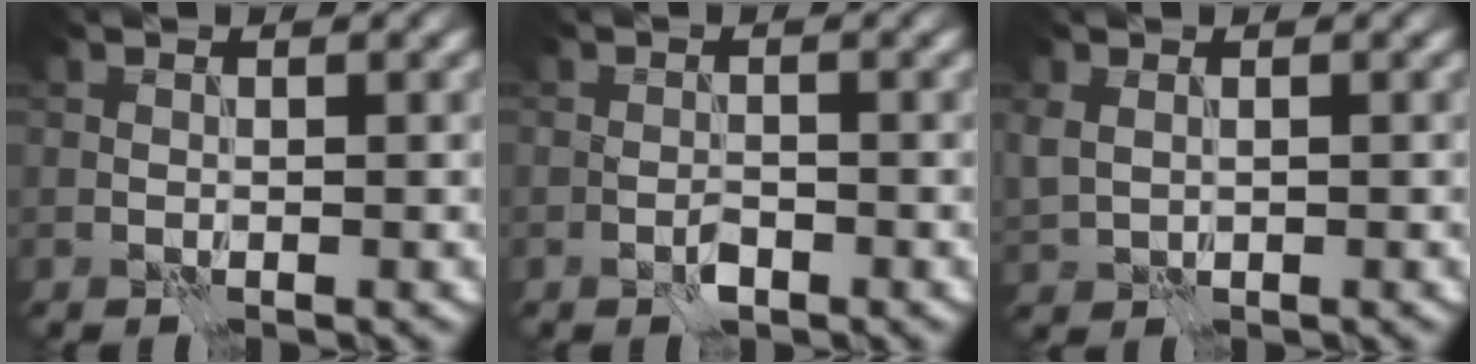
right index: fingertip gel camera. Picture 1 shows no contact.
{"total": 1.4, "force": [-0.9, 0.5, 0.9], "torque": [-0.018, 0.002, -0.019]}
{"total": 1.3, "force": [0.3, 1.0, 0.9], "torque": [-0.023, -0.003, 0.011]}